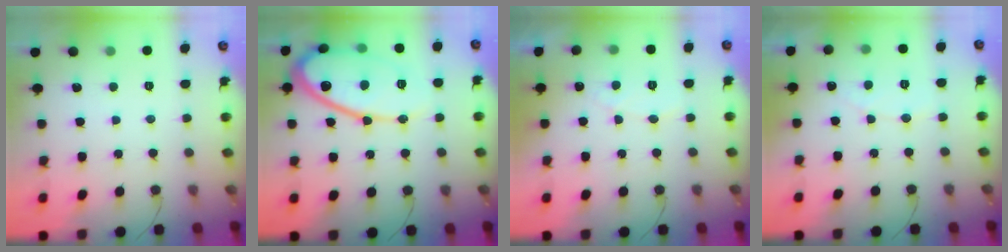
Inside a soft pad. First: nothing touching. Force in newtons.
{"total": 15.3, "press": 15.2, "slide": 1.1}
{"total": 5.4, "press": 5.4, "slide": 0.4}
{"total": 3.8, "press": 3.8, "slide": 0.2}